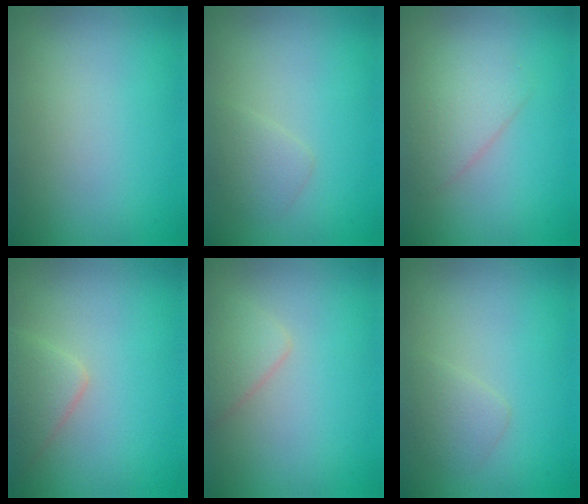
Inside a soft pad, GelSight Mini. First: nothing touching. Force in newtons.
{"total": 1.6, "press": 1.6, "slide": 0.1}
{"total": 2.4, "press": 2.4, "slide": 0.1}
{"total": 2.3, "press": 2.3, "slide": 0.0}
{"total": 1.8, "press": 1.8, "slide": 0.1}
{"total": 1.6, "press": 1.6, "slide": 0.1}